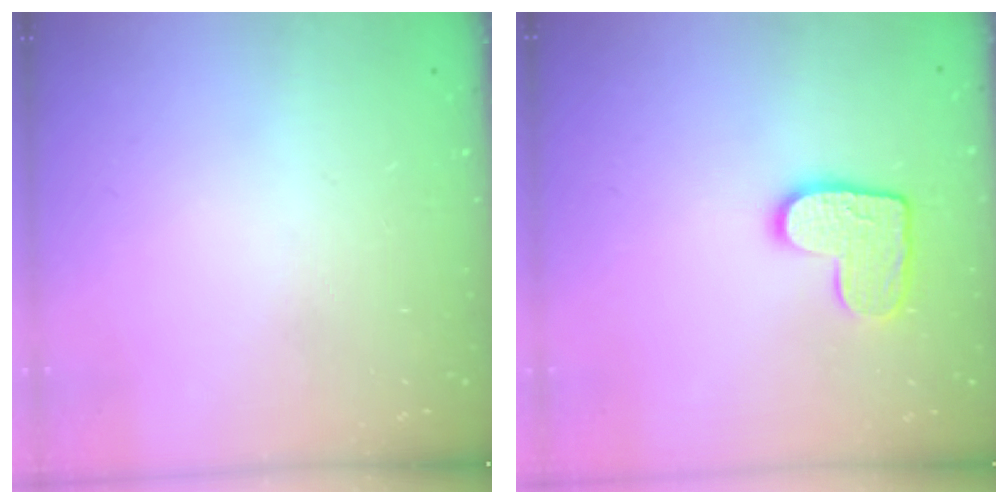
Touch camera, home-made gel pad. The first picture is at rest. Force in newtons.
{"total": 10.7, "press": 10.7, "slide": 0.5}